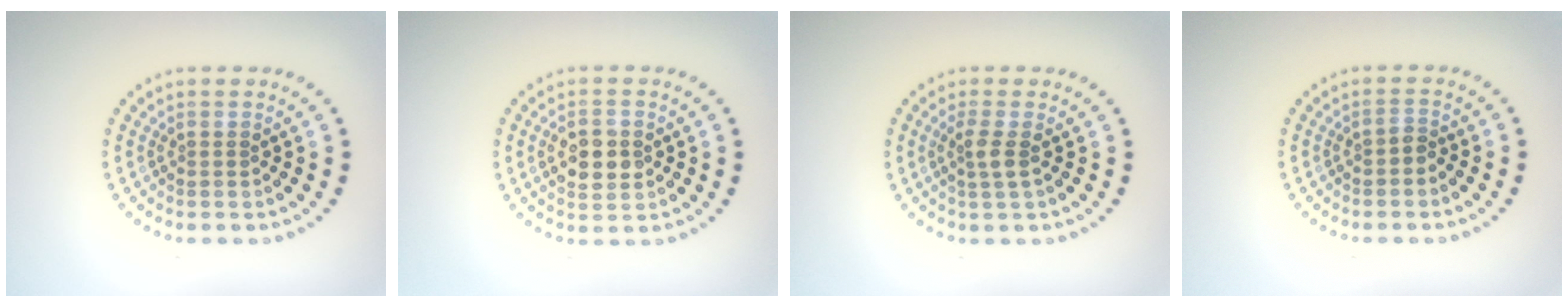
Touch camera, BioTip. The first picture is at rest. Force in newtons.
{"total": 3.4, "press": 3.4, "slide": 0.2}
{"total": 1.7, "press": 1.4, "slide": 1.0}
{"total": 0.9, "press": 0.8, "slide": 0.5}